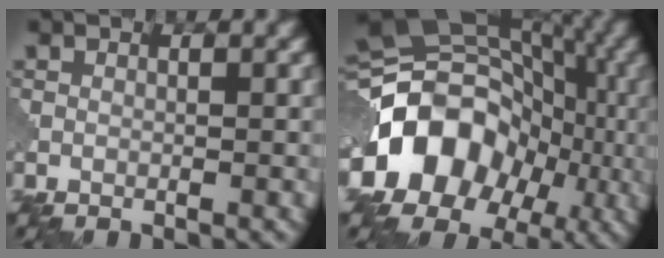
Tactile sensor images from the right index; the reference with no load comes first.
{"total": 15.8, "force": [-4.8, 12.3, 8.7], "torque": [-0.161, 0.014, -0.096]}